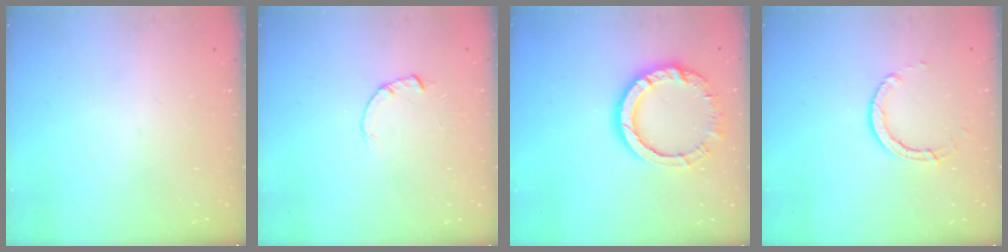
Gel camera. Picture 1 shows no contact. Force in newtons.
{"total": 1.8, "press": 1.7, "slide": 0.3}
{"total": 11.5, "press": 11.5, "slide": 1.0}
{"total": 5.4, "press": 5.4, "slide": 0.5}